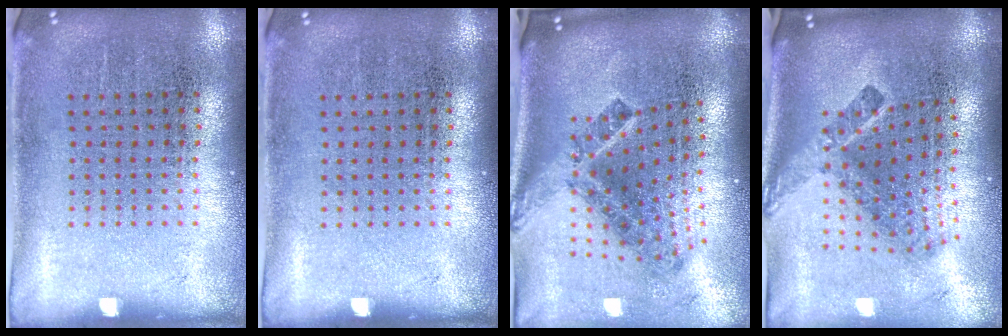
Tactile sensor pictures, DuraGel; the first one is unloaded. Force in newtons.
{"total": 0.0}
{"total": 2.5, "press": 1.5, "slide": 2.0}
{"total": 2.5, "press": 1.6, "slide": 2.0}